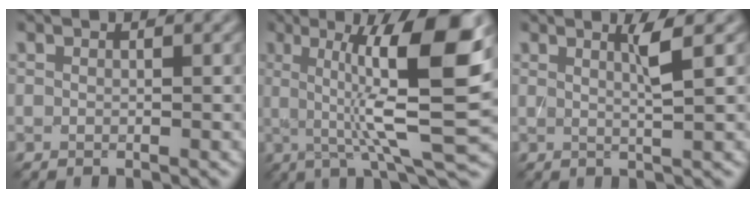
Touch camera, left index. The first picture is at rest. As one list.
[{"total": 11.6, "force": [2.0, 2.4, 11.2], "torque": [-0.166, 0.002, 0.036]}, {"total": 2.3, "force": [0.9, 0.3, 2.1], "torque": [-0.034, -0.001, 0.012]}]